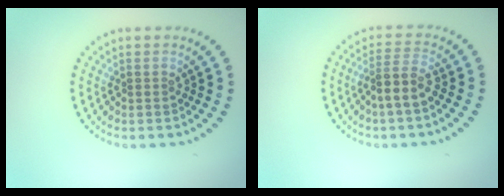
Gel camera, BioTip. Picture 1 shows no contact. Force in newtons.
{"total": 2.6, "press": 2.2, "slide": 1.5}